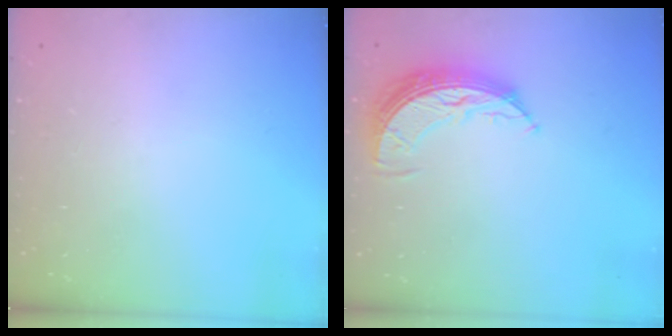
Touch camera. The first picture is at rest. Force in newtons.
{"total": 8.9, "press": 8.9, "slide": 0.5}